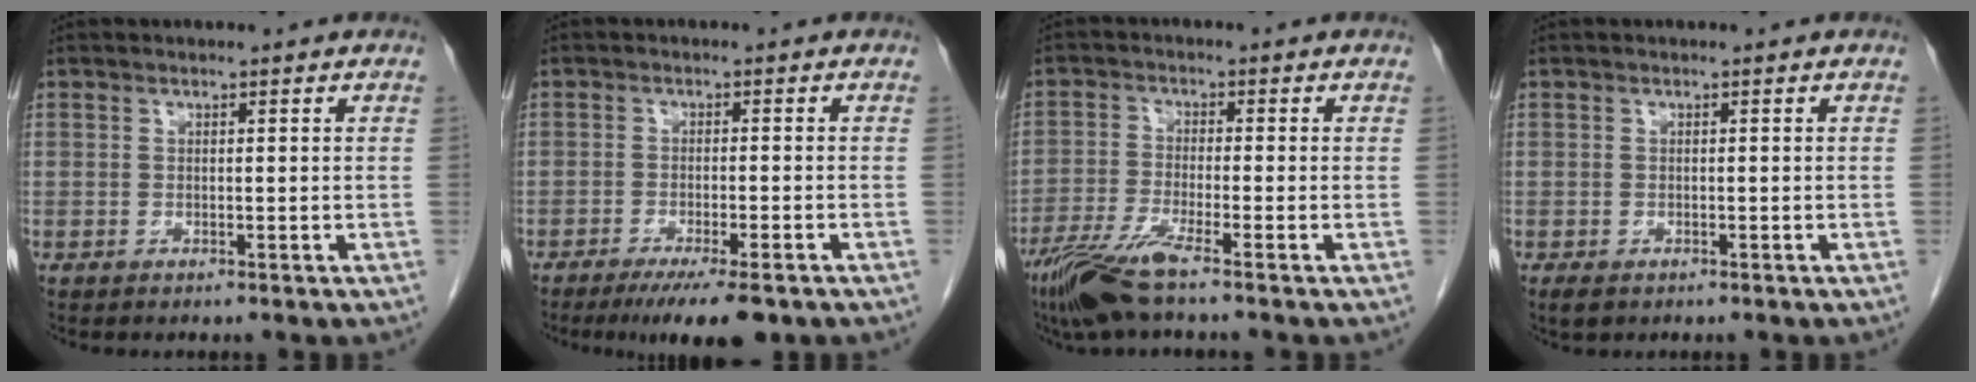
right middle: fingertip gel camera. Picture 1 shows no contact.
{"total": 8.4, "force": [-6.1, 1.1, 5.7], "torque": [-0.076, -0.015, -0.091]}
{"total": 7.3, "force": [-5.2, -0.2, 5.1], "torque": [-0.106, -0.023, -0.103]}
{"total": 1.8, "force": [-1.2, 1.0, 0.9], "torque": [-0.015, -0.002, -0.012]}